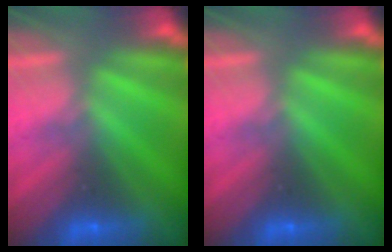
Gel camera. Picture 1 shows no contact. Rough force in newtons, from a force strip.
{"total": 0.0}